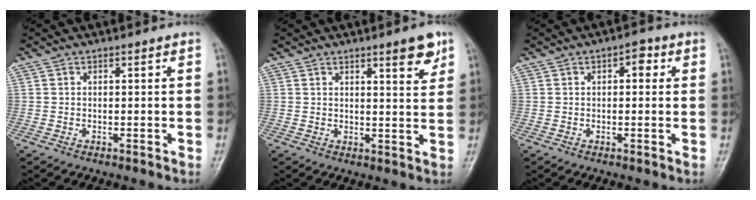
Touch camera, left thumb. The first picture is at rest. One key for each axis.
{"total": 5.6, "fx": 3.5, "fy": 1.2, "fz": 4.3, "tx": -0.049, "ty": -0.021, "tz": 0.046}
{"total": 3.0, "fx": 0.9, "fy": 1.7, "fz": 2.4, "tx": -0.016, "ty": 0.005, "tz": 0.004}